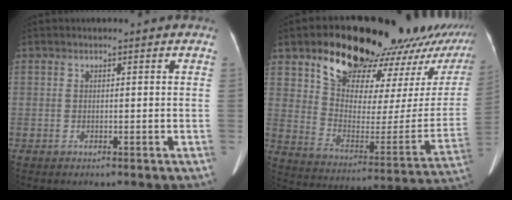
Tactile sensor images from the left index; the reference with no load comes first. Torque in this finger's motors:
{"motor_torque": [1.11, -1.03, 0.84, 0.19]}